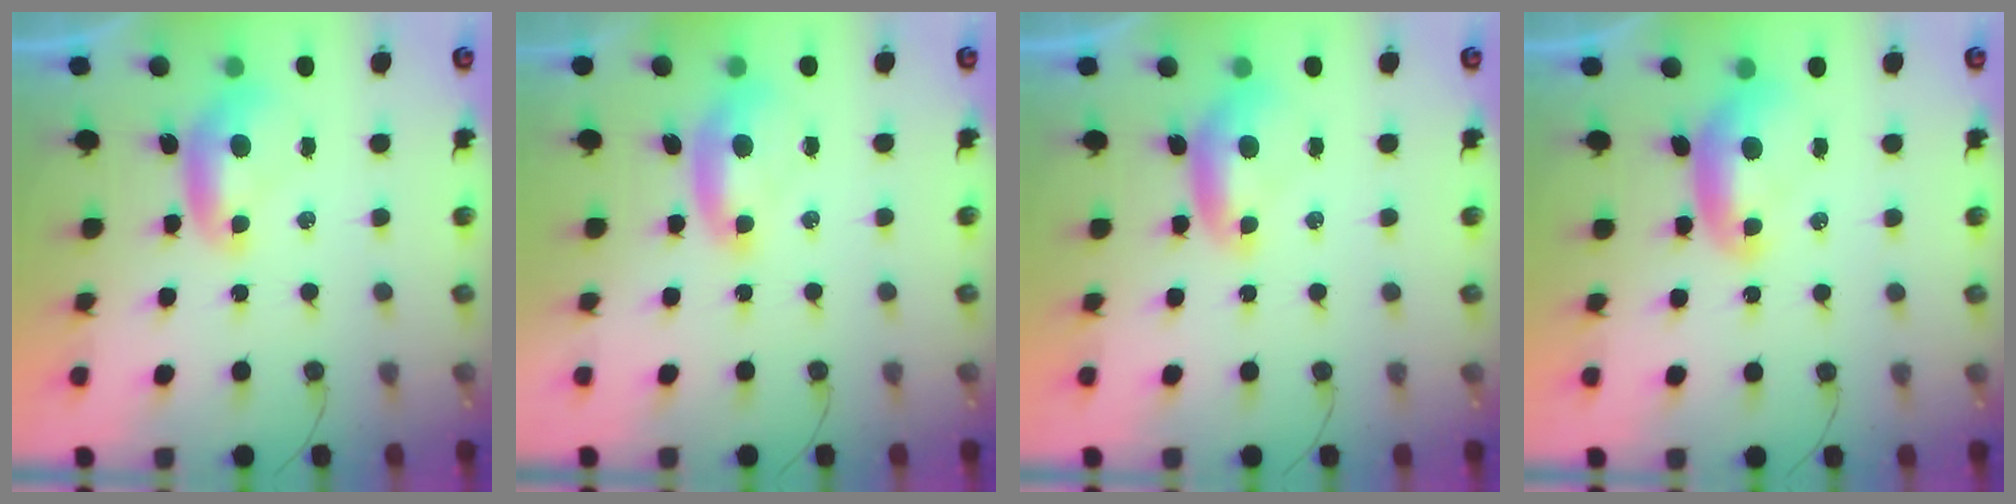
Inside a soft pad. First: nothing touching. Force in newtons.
{"total": 1.6, "press": 1.5, "slide": 0.6}
{"total": 0.0}
{"total": 1.2, "press": 1.1, "slide": 0.6}